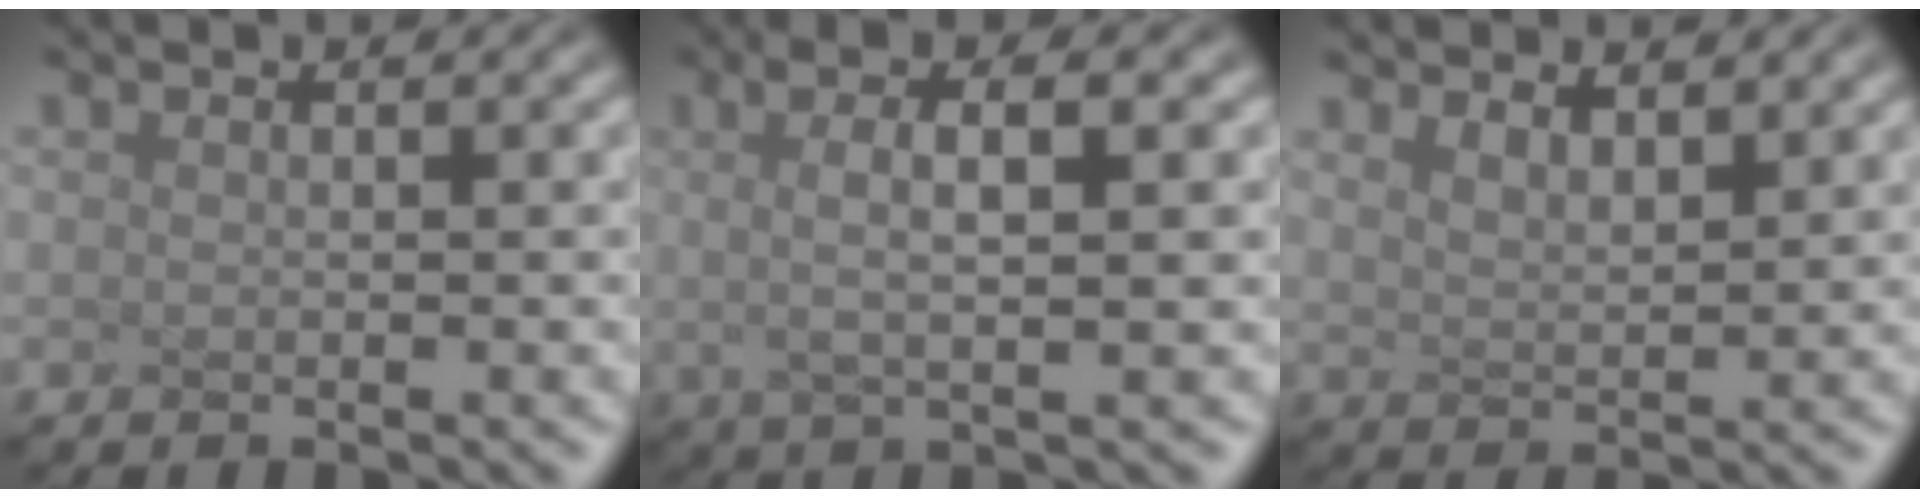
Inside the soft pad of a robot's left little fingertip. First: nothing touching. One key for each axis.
{"total": 3.5, "fx": 0.0, "fy": -0.1, "fz": 3.5, "tx": -0.090, "ty": 0.004, "tz": 0.032}
{"total": 2.2, "fx": 2.0, "fy": 0.1, "fz": 0.9, "tx": -0.028, "ty": 0.005, "tz": 0.053}